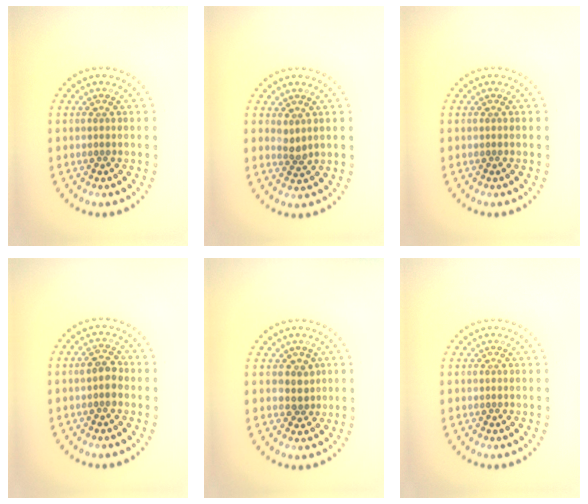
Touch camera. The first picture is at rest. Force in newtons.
{"total": 1.2, "press": 1.0, "slide": 0.7}
{"total": 0.0}
{"total": 1.9, "press": 1.8, "slide": 0.6}
{"total": 1.9, "press": 1.4, "slide": 1.2}
{"total": 0.0}